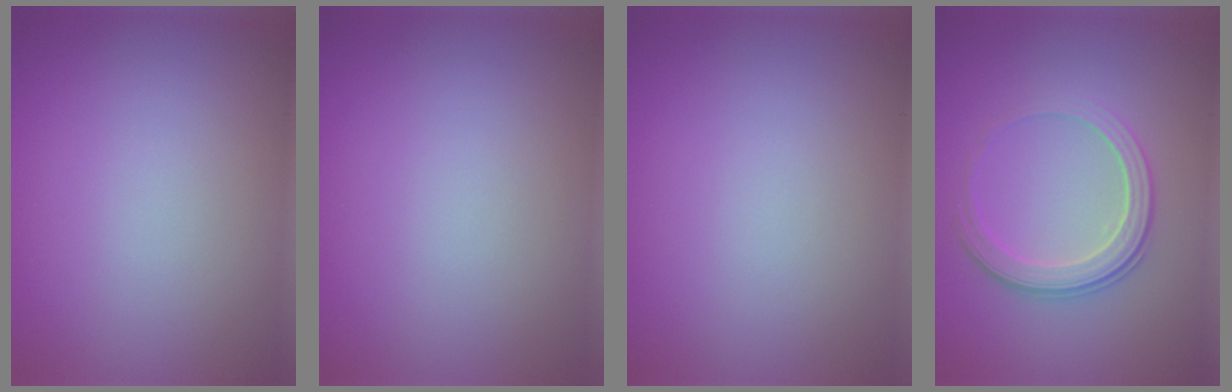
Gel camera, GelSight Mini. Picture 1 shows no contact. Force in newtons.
{"total": 0.0}
{"total": 0.0}
{"total": 3.3, "press": 2.9, "slide": 1.6}